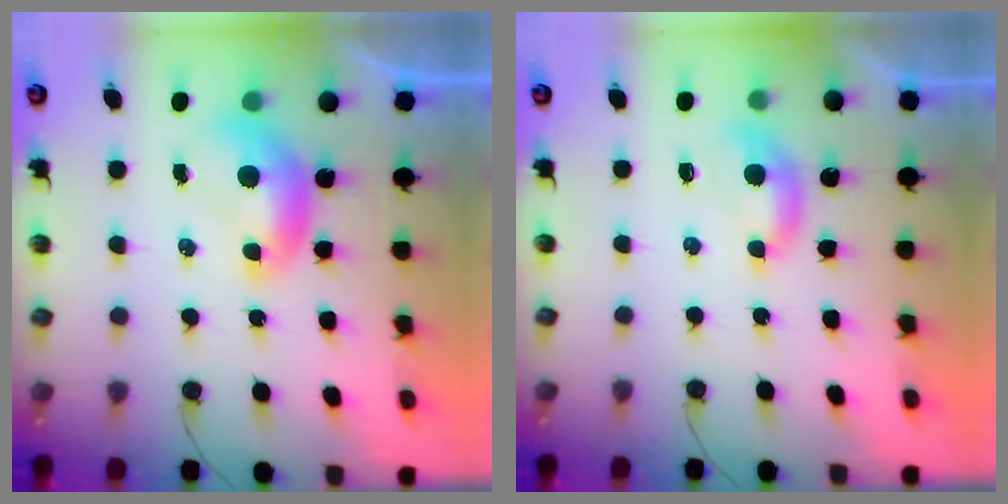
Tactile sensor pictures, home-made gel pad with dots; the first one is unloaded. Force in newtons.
{"total": 1.7, "press": 1.6, "slide": 0.6}